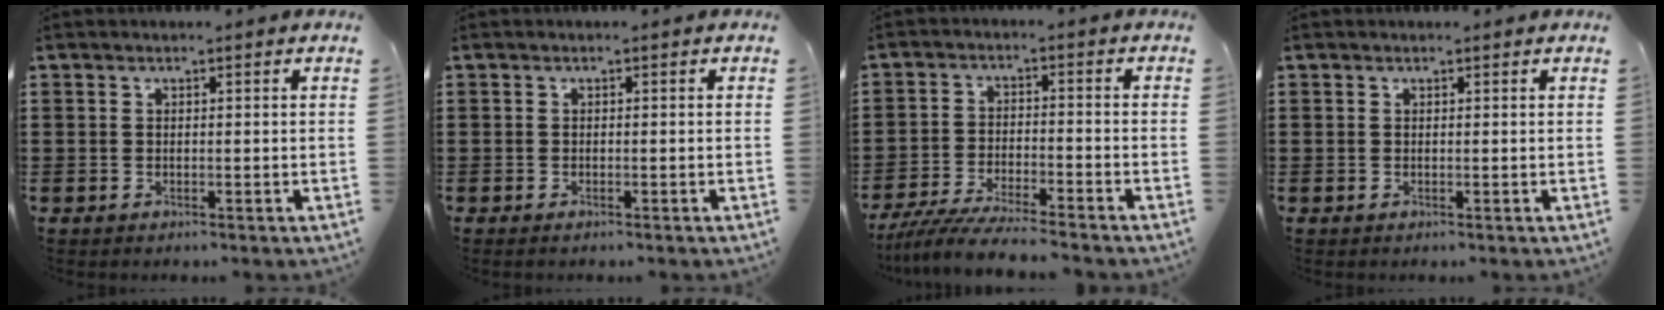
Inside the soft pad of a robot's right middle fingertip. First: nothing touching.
{"total": 0.0}
{"total": 6.0, "force": [-5.6, 0.0, 2.1], "torque": [-0.051, -0.015, -0.111]}
{"total": 0.0}